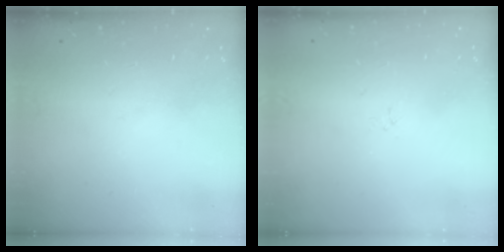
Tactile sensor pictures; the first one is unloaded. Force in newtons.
{"total": 1.7, "press": 1.6, "slide": 0.2}